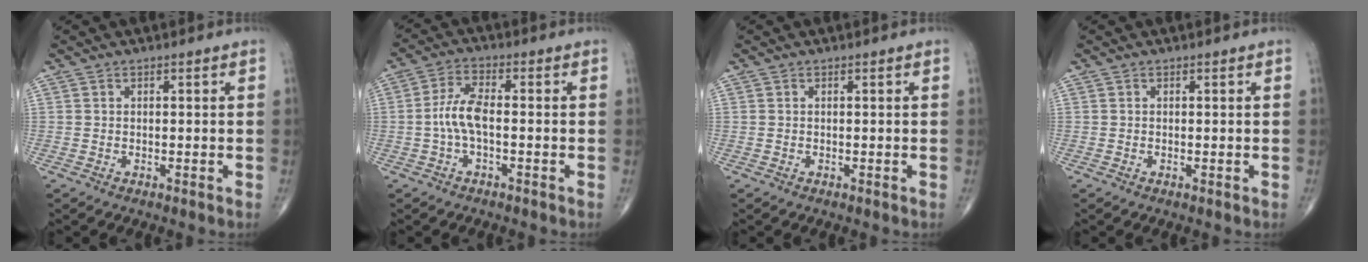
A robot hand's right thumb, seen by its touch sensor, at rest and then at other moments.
{"total": 5.8, "force": [-0.9, 2.2, 5.3], "torque": [-0.117, 0.017, -0.022]}
{"total": 0.0}
{"total": 0.0}